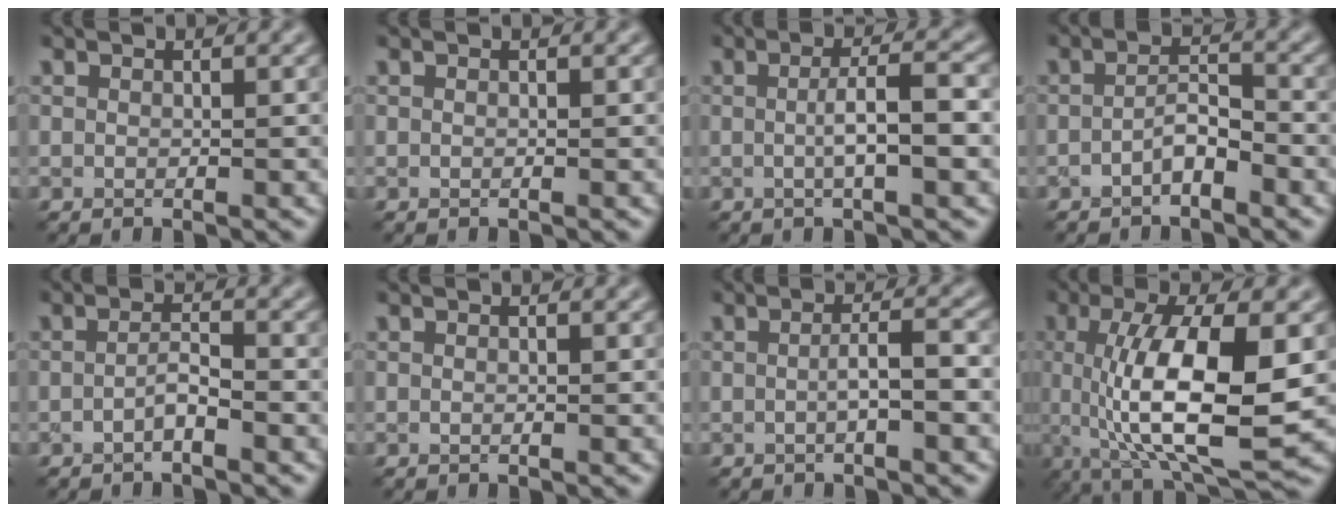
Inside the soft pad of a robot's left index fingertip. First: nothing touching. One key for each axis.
{"total": 0.0}
{"total": 4.0, "fx": -0.1, "fy": 0.7, "fz": 3.9, "tx": -0.063, "ty": 0.006, "tz": -0.001}
{"total": 2.0, "fx": -1.3, "fy": 0.5, "fz": 1.5, "tx": -0.030, "ty": 0.009, "tz": -0.025}
{"total": 1.5, "fx": -0.8, "fy": 0.2, "fz": 1.2, "tx": -0.024, "ty": 0.006, "tz": -0.017}
{"total": 0.0}
{"total": 2.6, "fx": -0.3, "fy": 0.4, "fz": 2.5, "tx": -0.042, "ty": 0.006, "tz": -0.008}
{"total": 10.8, "fx": -0.2, "fy": 3.4, "fz": 10.3, "tx": -0.173, "ty": -0.005, "tz": 0.000}